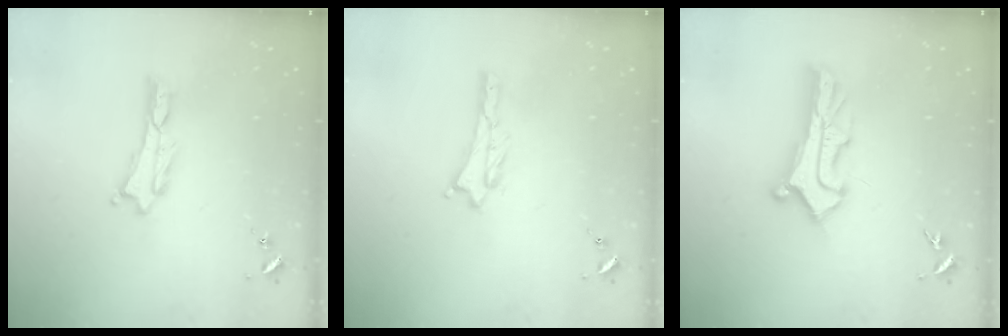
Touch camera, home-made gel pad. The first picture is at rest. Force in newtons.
{"total": 0.9, "press": 0.9, "slide": 0.2}
{"total": 6.7, "press": 6.7, "slide": 0.6}